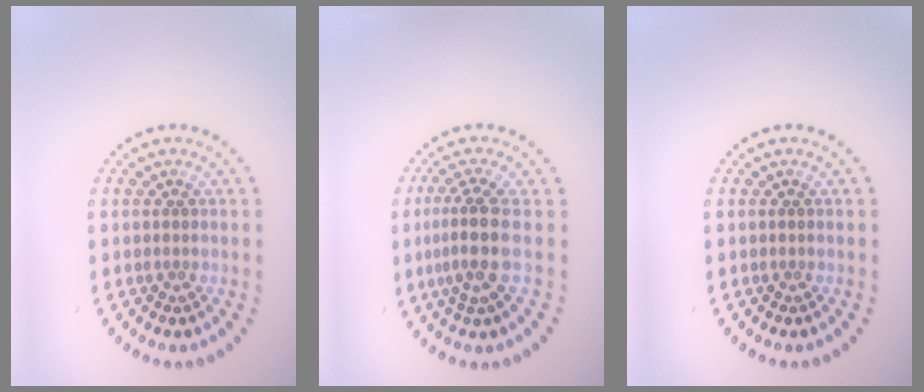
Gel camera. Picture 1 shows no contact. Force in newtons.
{"total": 3.2, "press": 2.4, "slide": 2.1}
{"total": 0.0}